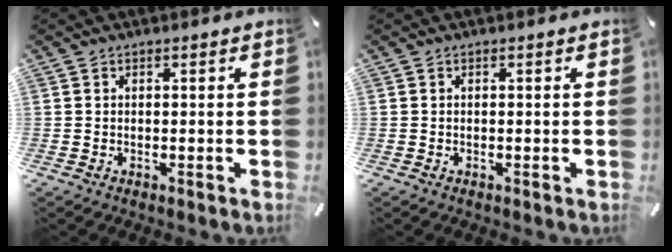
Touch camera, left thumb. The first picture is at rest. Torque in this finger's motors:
{"motor_torque": [-0.02, 0.01, -0.04, 0.01, 0.00]}